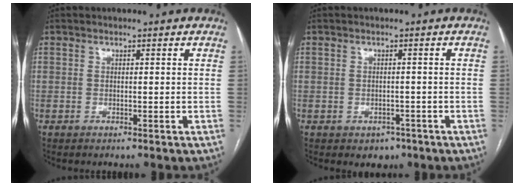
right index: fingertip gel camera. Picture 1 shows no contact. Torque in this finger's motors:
{"motor_torque": [-0.17, 0.06, 0.04, -0.01]}